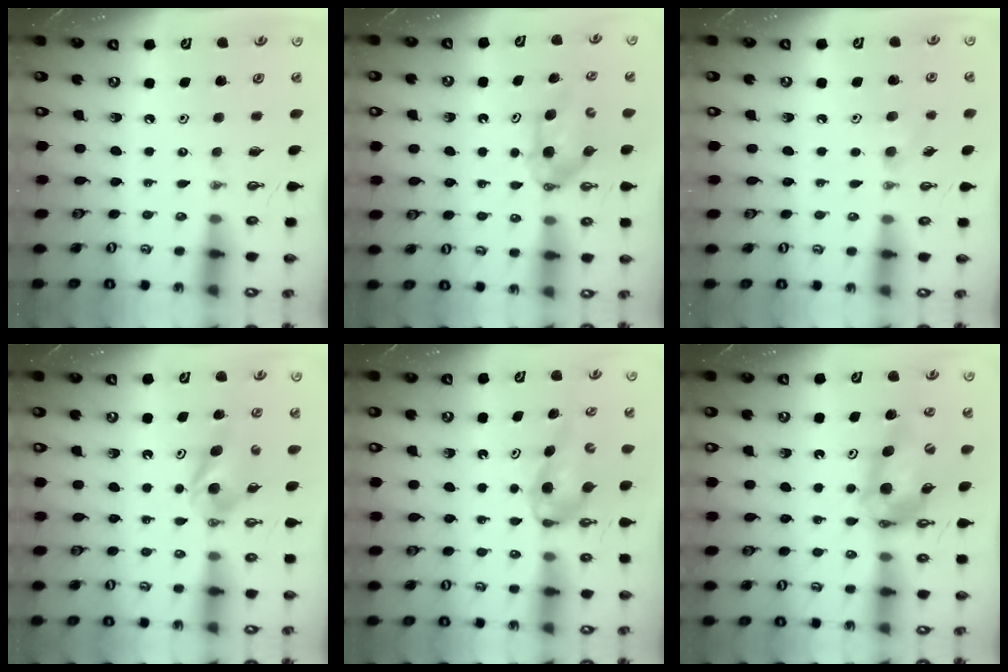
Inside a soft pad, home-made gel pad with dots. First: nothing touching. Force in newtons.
{"total": 5.4, "press": 5.3, "slide": 1.1}
{"total": 5.1, "press": 4.6, "slide": 2.2}
{"total": 5.2, "press": 5.0, "slide": 1.2}
{"total": 7.5, "press": 5.4, "slide": 5.2}
{"total": 12.3, "press": 12.2, "slide": 1.1}